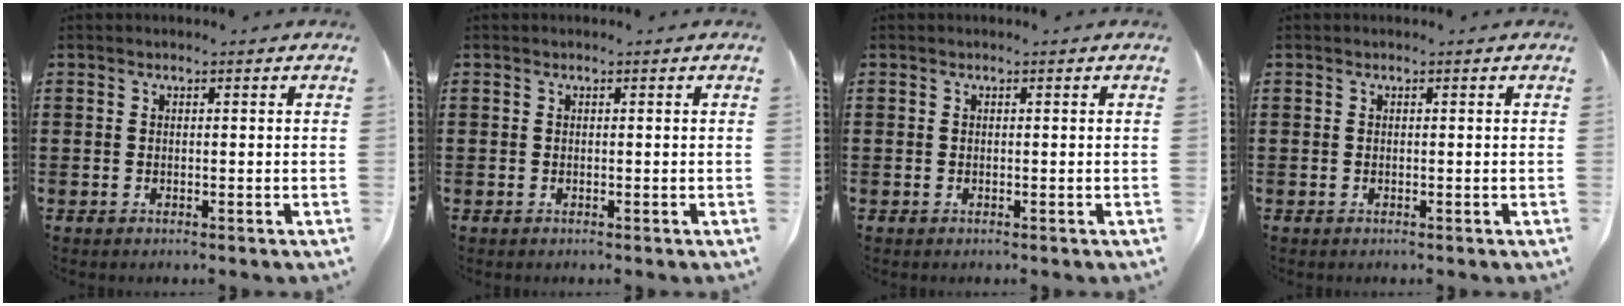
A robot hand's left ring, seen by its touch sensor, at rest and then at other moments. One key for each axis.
{"total": 0.0}
{"total": 0.0}
{"total": 0.0}